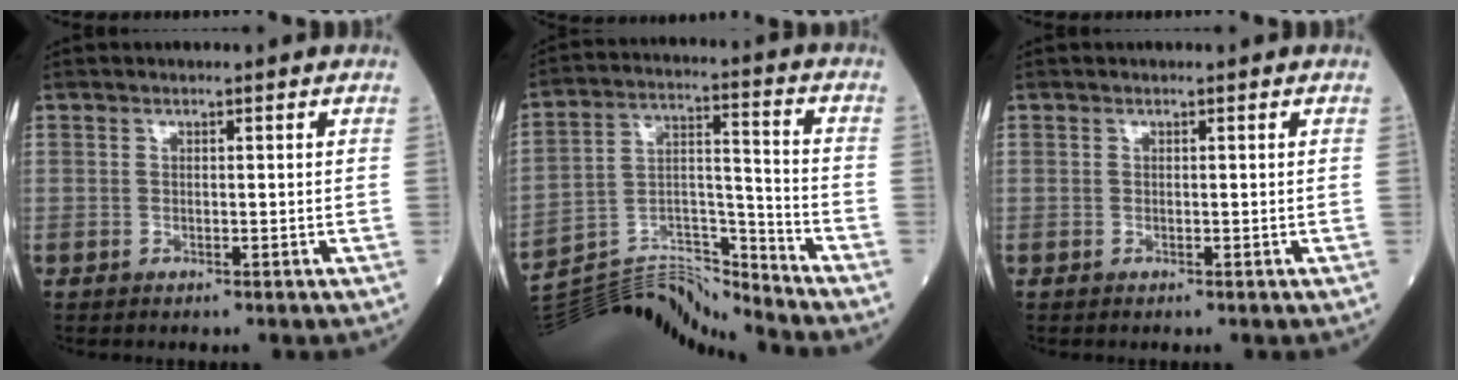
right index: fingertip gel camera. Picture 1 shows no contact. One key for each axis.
{"total": 15.2, "fx": -15.1, "fy": -1.4, "fz": 0.9, "tx": -0.020, "ty": 0.048, "tz": -0.266}
{"total": 0.0}